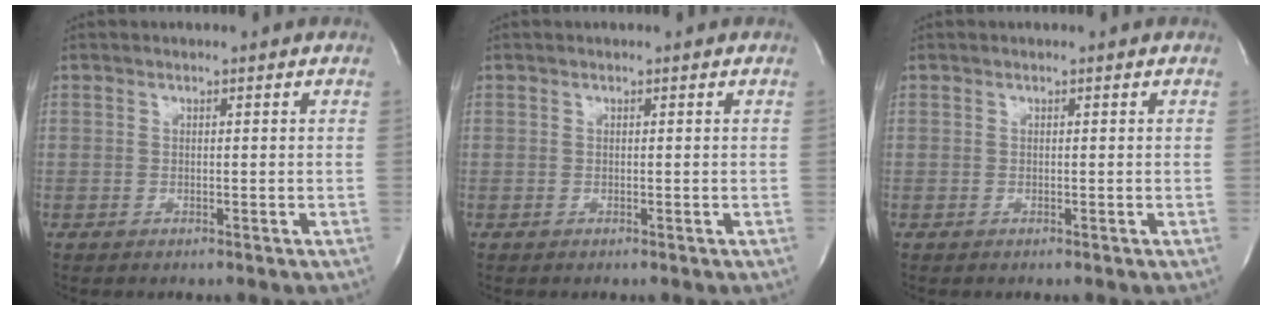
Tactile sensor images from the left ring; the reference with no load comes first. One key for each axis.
{"total": 0.0}
{"total": 0.0}